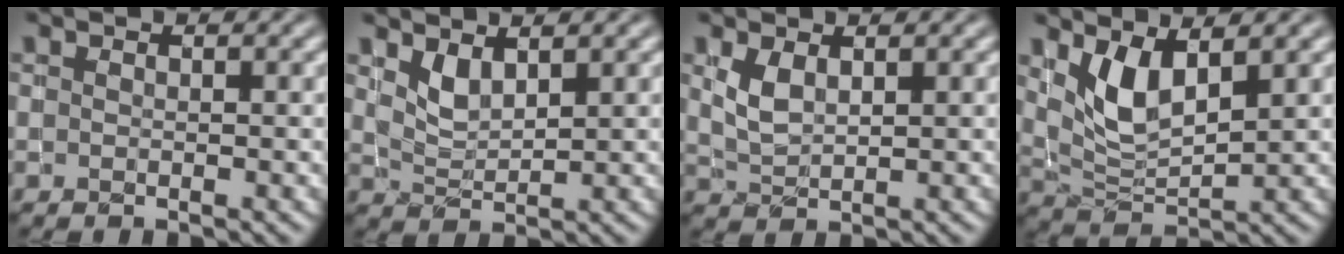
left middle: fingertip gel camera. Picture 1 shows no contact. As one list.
[{"total": 1.8, "force": [1.1, 0.7, 1.2], "torque": [-0.028, -0.011, 0.029]}, {"total": 2.1, "force": [0.8, 1.1, 1.6], "torque": [-0.043, -0.001, 0.022]}, {"total": 4.4, "force": [1.9, 1.8, 3.5], "torque": [-0.081, -0.011, 0.042]}]